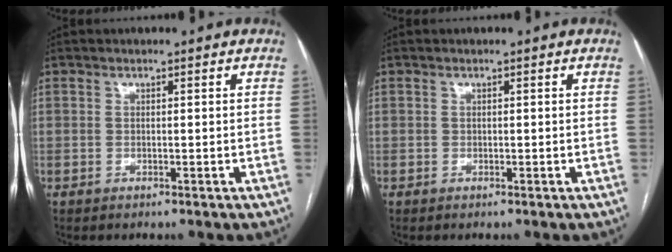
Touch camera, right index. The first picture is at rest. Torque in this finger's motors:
{"motor_torque": [0.05, 0.09, -0.04, 0.00]}